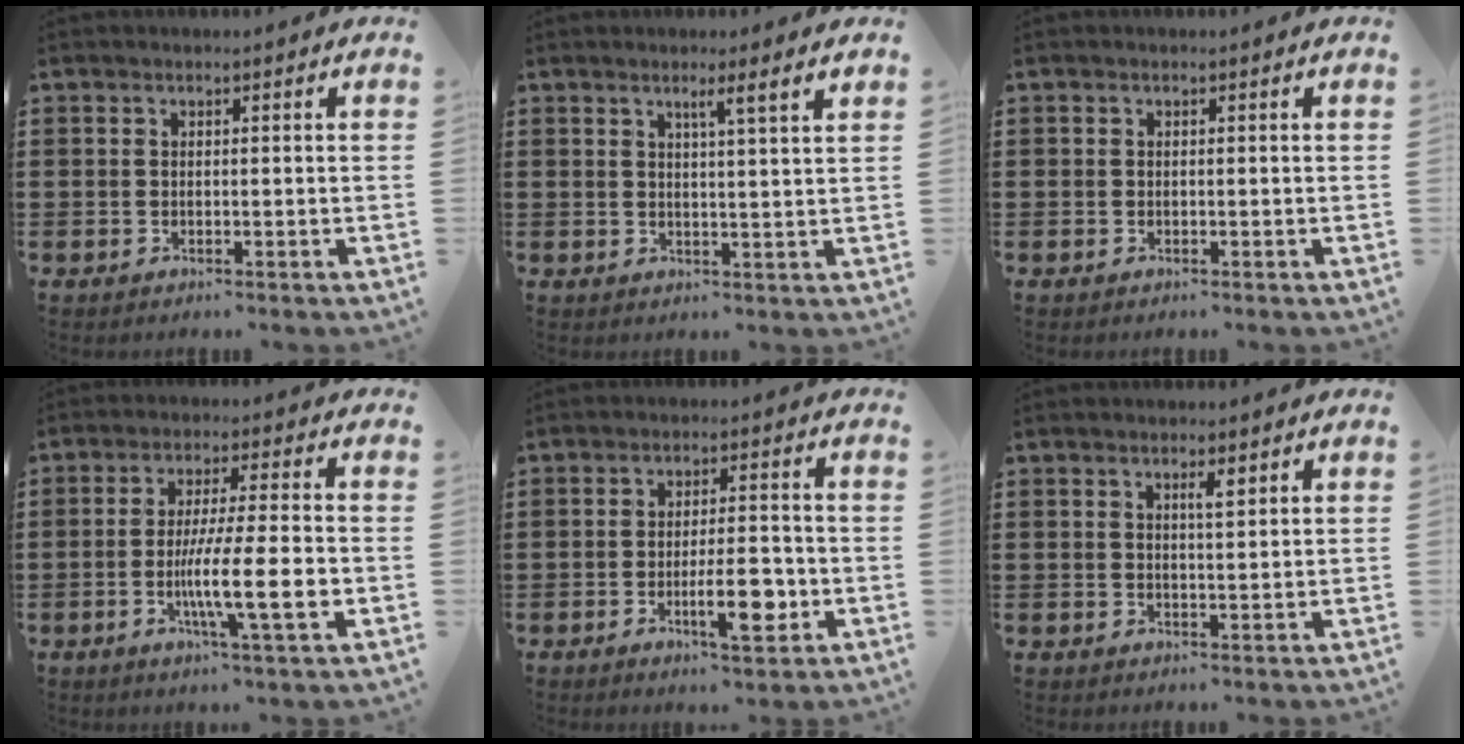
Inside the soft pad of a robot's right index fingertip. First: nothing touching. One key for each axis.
{"total": 2.4, "fx": 1.3, "fy": -0.7, "fz": 1.9, "tx": -0.031, "ty": -0.011, "tz": 0.018}
{"total": 0.0}
{"total": 11.3, "fx": -2.9, "fy": 1.5, "fz": 10.8, "tx": -0.204, "ty": -0.014, "tz": -0.052}
{"total": 8.1, "fx": -2.6, "fy": 2.5, "fz": 7.3, "tx": -0.120, "ty": -0.007, "tz": -0.044}
{"total": 2.0, "fx": 0.9, "fy": 0.3, "fz": 1.8, "tx": -0.028, "ty": -0.001, "tz": 0.012}